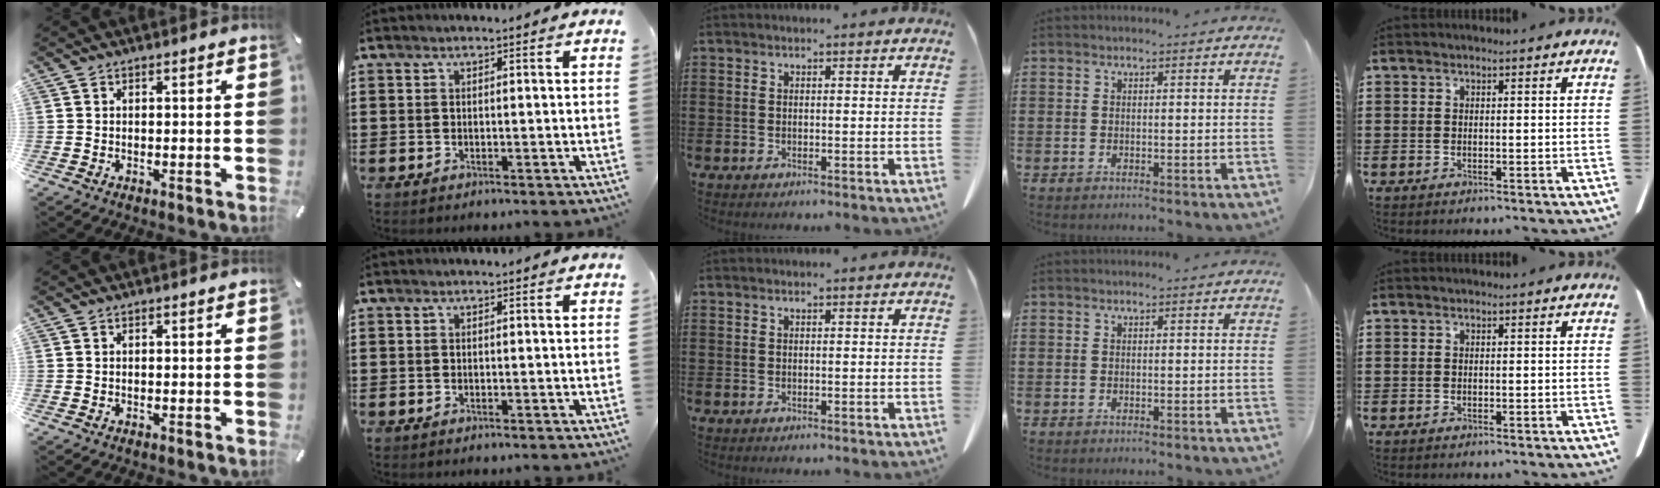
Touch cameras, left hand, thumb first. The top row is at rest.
{}